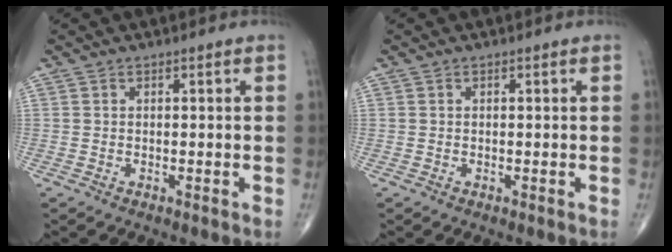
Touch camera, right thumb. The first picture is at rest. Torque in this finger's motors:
{"motor_torque": [-0.34, -0.21, -0.31, -0.14, 0.00]}